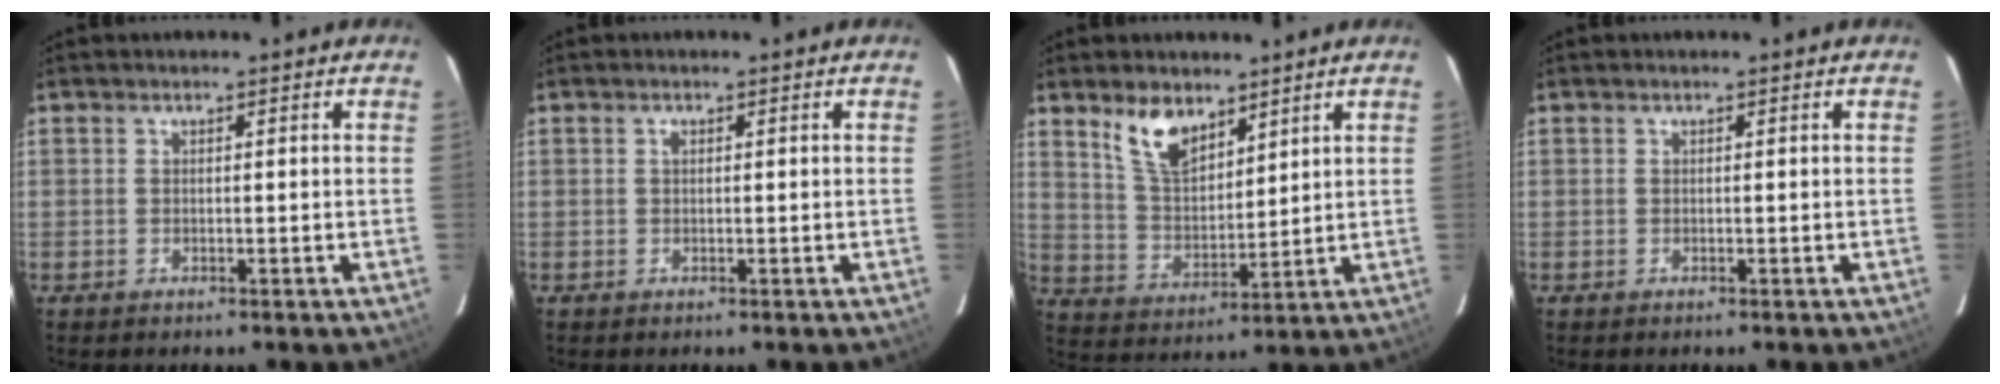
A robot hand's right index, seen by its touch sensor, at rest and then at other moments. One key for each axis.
{"total": 0.7, "fx": 0.2, "fy": 0.5, "fz": 0.4, "tx": -0.008, "ty": 0.002, "tz": 0.002}
{"total": 8.9, "fx": 6.0, "fy": 4.3, "fz": 5.1, "tx": -0.093, "ty": 0.007, "tz": 0.123}
{"total": 0.0}